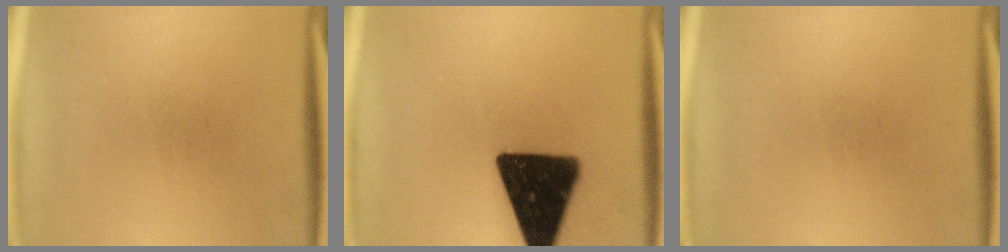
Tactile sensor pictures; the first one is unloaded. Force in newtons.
{"total": 19.5}
{"total": 0.0}